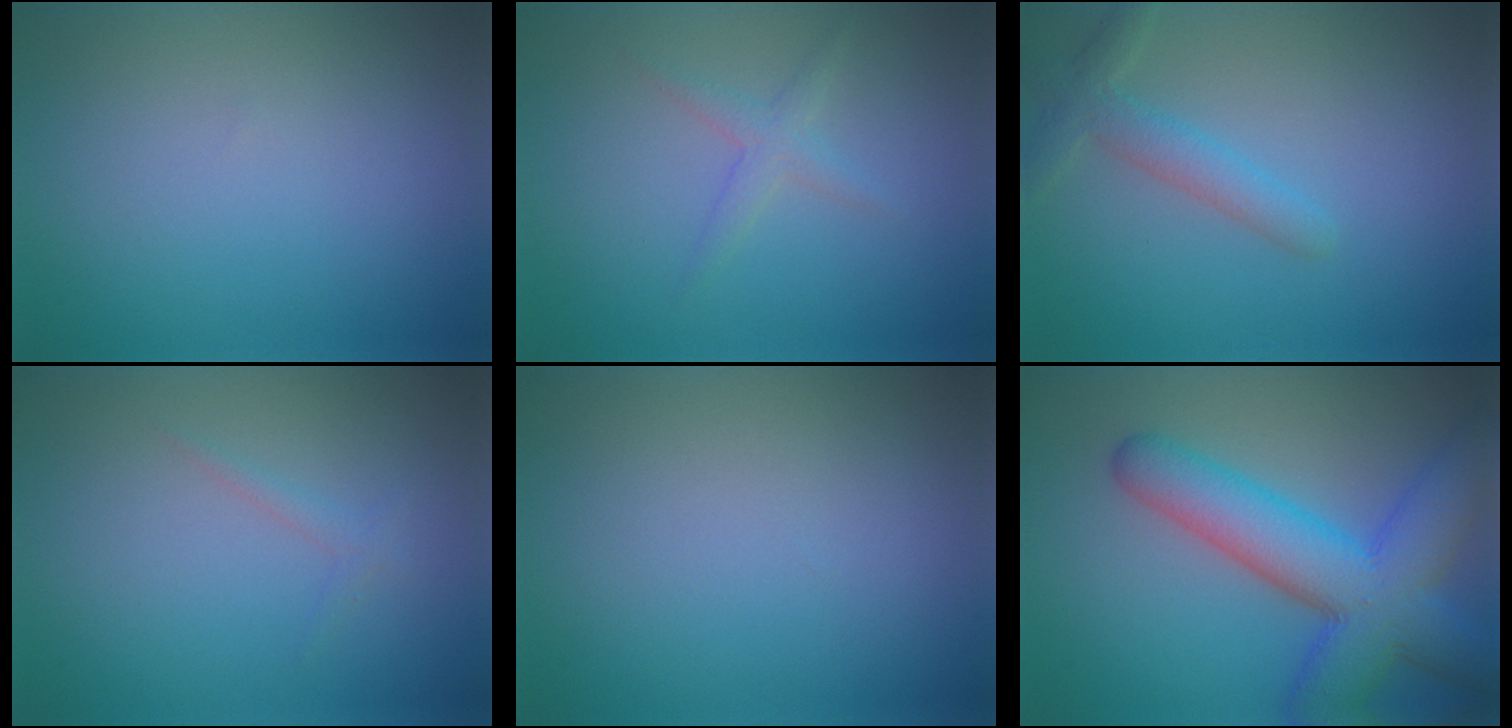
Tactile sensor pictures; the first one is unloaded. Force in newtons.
{"total": 1.6, "press": 1.6, "slide": 0.1}
{"total": 2.8, "press": 2.8, "slide": 0.2}
{"total": 0.9, "press": 0.9, "slide": 0.0}
{"total": 0.0}
{"total": 9.3, "press": 9.3, "slide": 0.3}